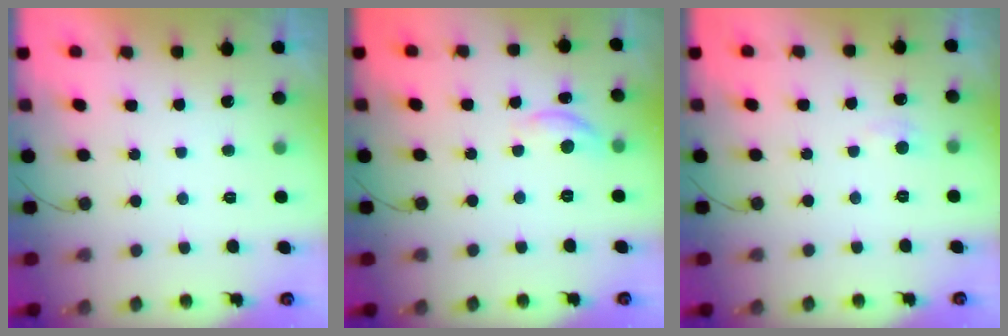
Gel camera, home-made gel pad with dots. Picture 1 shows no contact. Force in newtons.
{"total": 6.5, "press": 6.5, "slide": 0.7}
{"total": 2.8, "press": 2.7, "slide": 0.4}